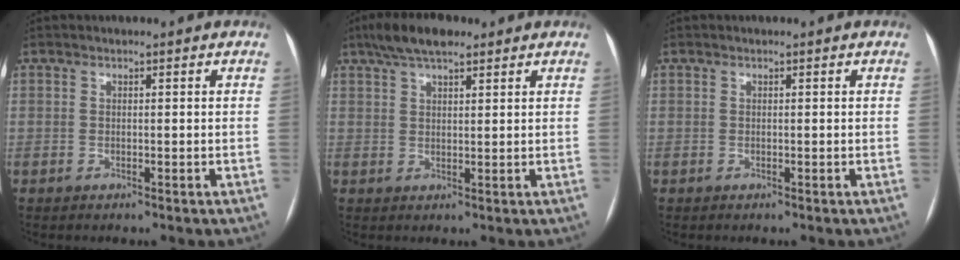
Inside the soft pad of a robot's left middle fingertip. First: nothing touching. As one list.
[{"total": 6.6, "force": [4.8, 2.0, 4.0], "torque": [-0.080, 0.023, 0.083]}, {"total": 0.0}]